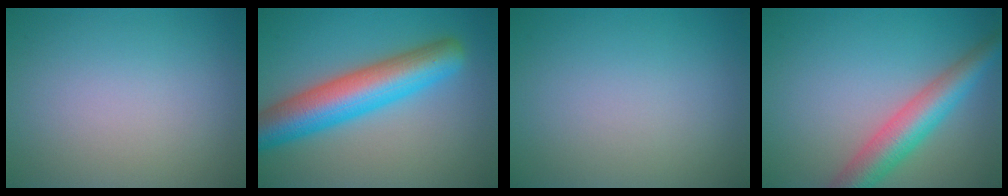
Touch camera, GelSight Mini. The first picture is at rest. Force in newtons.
{"total": 8.4, "press": 8.4, "slide": 0.3}
{"total": 0.0}
{"total": 5.7, "press": 5.7, "slide": 0.3}